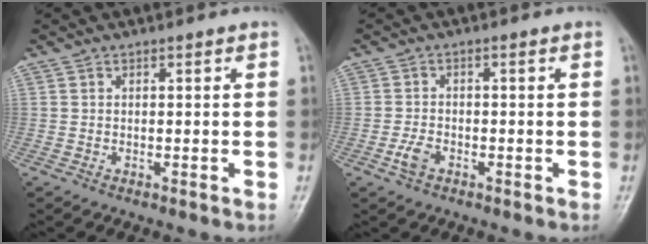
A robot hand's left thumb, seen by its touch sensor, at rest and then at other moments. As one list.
[{"total": 2.8, "force": [-1.4, 1.6, 1.8], "torque": [-0.040, 0.007, -0.029]}]